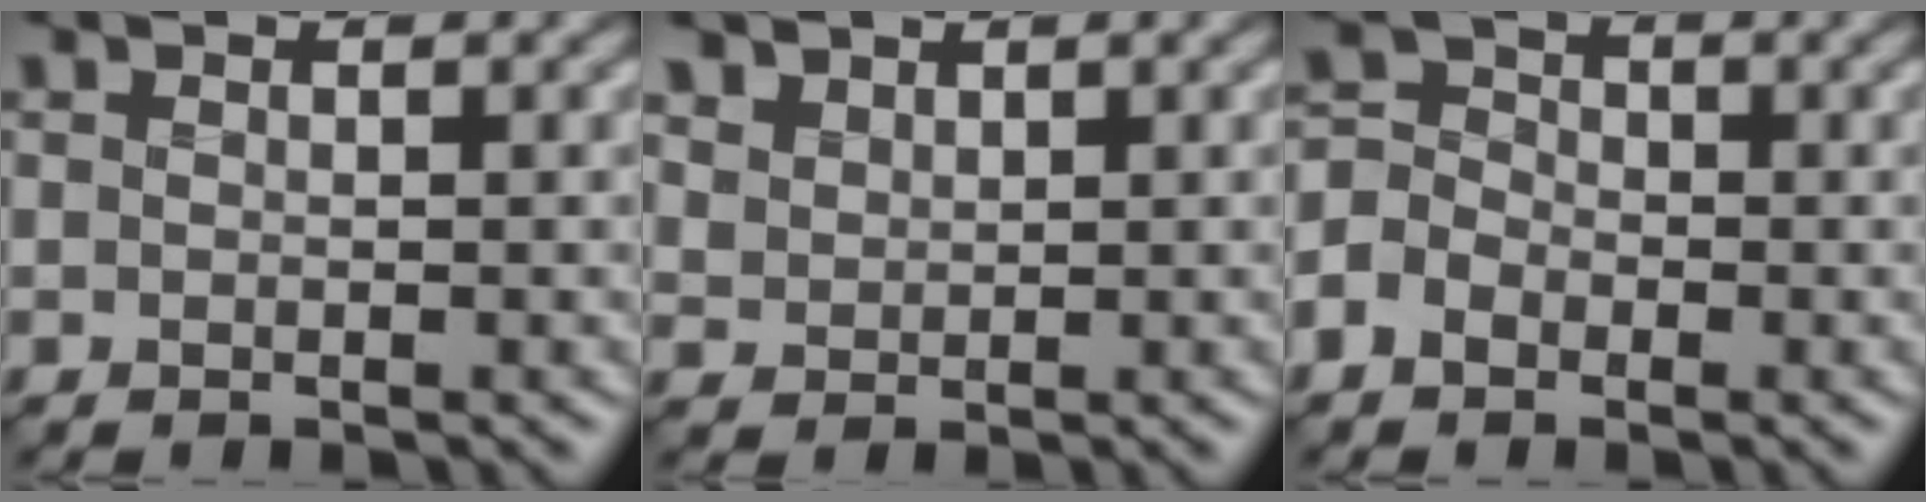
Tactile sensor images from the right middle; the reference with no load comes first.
{"total": 3.1, "force": [2.3, 1.9, 0.9], "torque": [-0.035, -0.003, 0.061]}
{"total": 3.4, "force": [-1.7, 2.5, 1.5], "torque": [-0.027, 0.003, -0.039]}